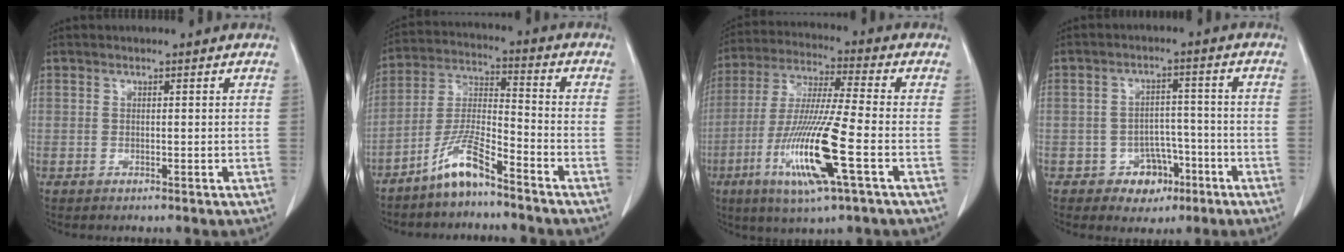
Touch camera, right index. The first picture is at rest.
{"total": 8.3, "force": [-6.2, 1.0, 5.3], "torque": [-0.116, -0.005, -0.129]}
{"total": 15.5, "force": [-5.3, 0.3, 14.5], "torque": [-0.298, -0.024, -0.101]}
{"total": 5.4, "force": [-2.6, 4.4, 1.6], "torque": [-0.005, 0.017, -0.032]}